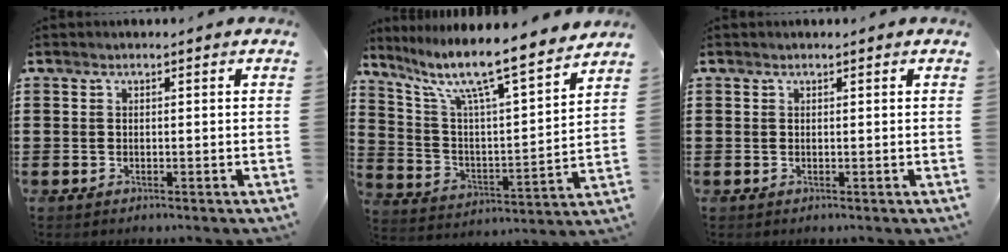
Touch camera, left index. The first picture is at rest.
{"total": 9.8, "force": [7.9, 0.6, 5.8], "torque": [-0.135, -0.065, 0.125]}
{"total": 0.0}